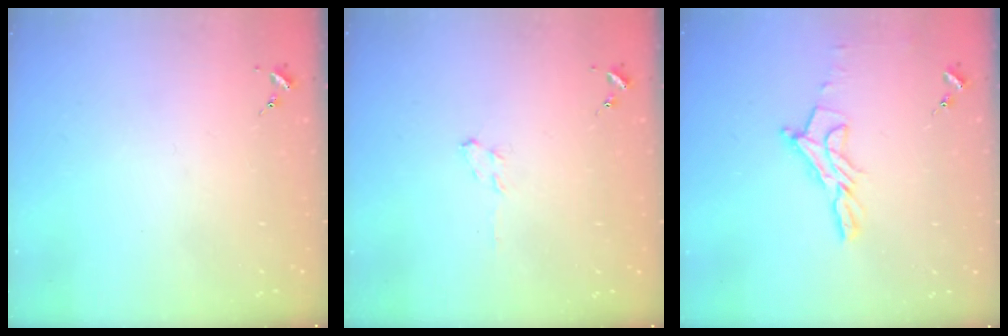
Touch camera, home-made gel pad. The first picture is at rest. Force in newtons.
{"total": 3.8, "press": 3.7, "slide": 0.5}
{"total": 12.2, "press": 12.1, "slide": 1.0}